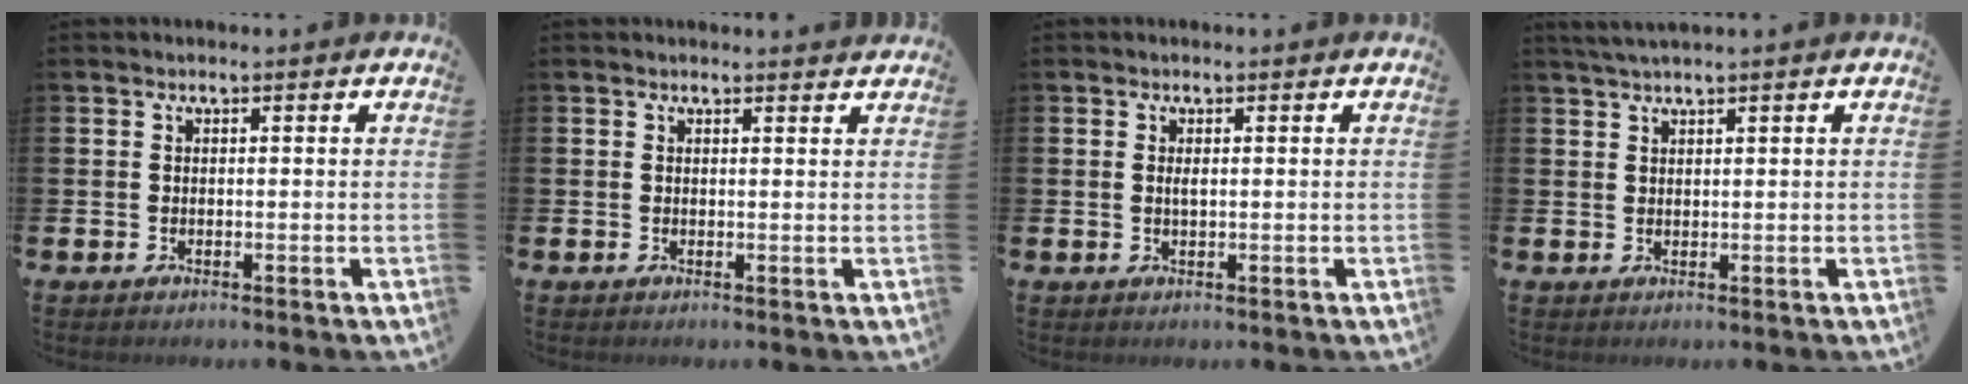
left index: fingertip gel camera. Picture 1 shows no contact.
{"total": 0.9, "force": [0.9, 0.0, 0.2], "torque": [0.009, -0.005, 0.013]}
{"total": 0.8, "force": [0.2, 0.2, 0.7], "torque": [-0.008, -0.002, 0.002]}
{"total": 1.3, "force": [1.1, -0.1, 0.6], "torque": [-0.015, 0.003, 0.020]}